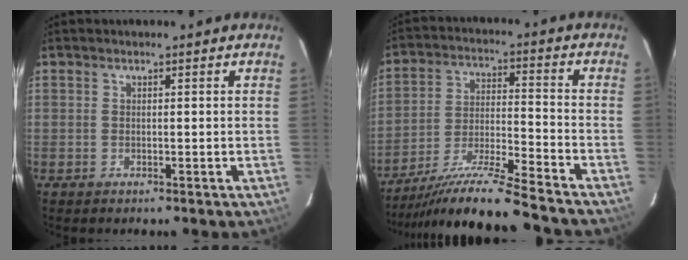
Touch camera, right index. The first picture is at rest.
{"total": 16.4, "force": [-14.5, -0.9, 7.6], "torque": [-0.153, -0.028, -0.250]}